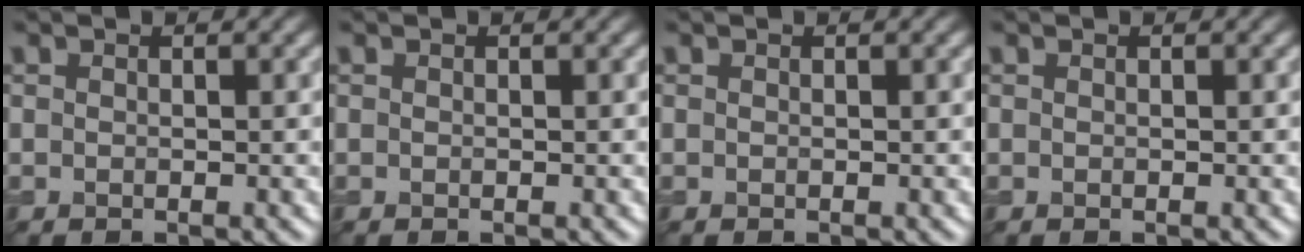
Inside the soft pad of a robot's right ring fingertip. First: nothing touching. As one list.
[{"total": 0.0}, {"total": 0.0}, {"total": 0.0}]